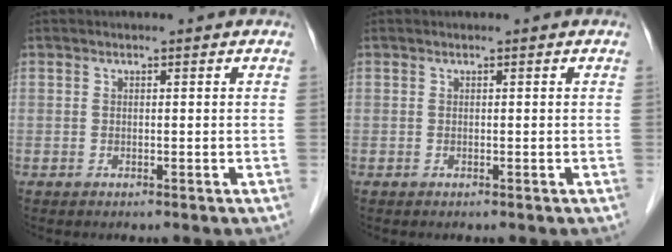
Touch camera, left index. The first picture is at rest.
{"total": 0.0}